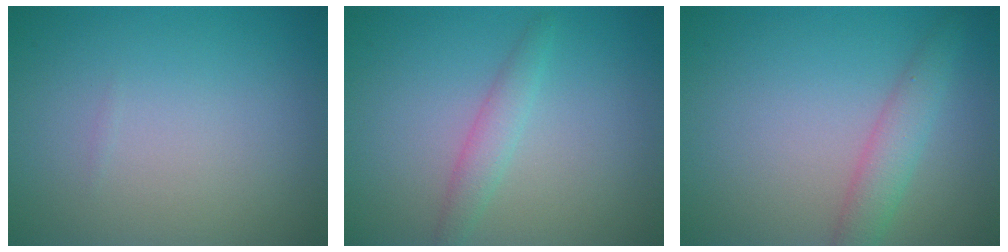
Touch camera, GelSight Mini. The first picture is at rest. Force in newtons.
{"total": 1.9, "press": 1.9, "slide": 0.1}
{"total": 2.7, "press": 2.7, "slide": 0.2}